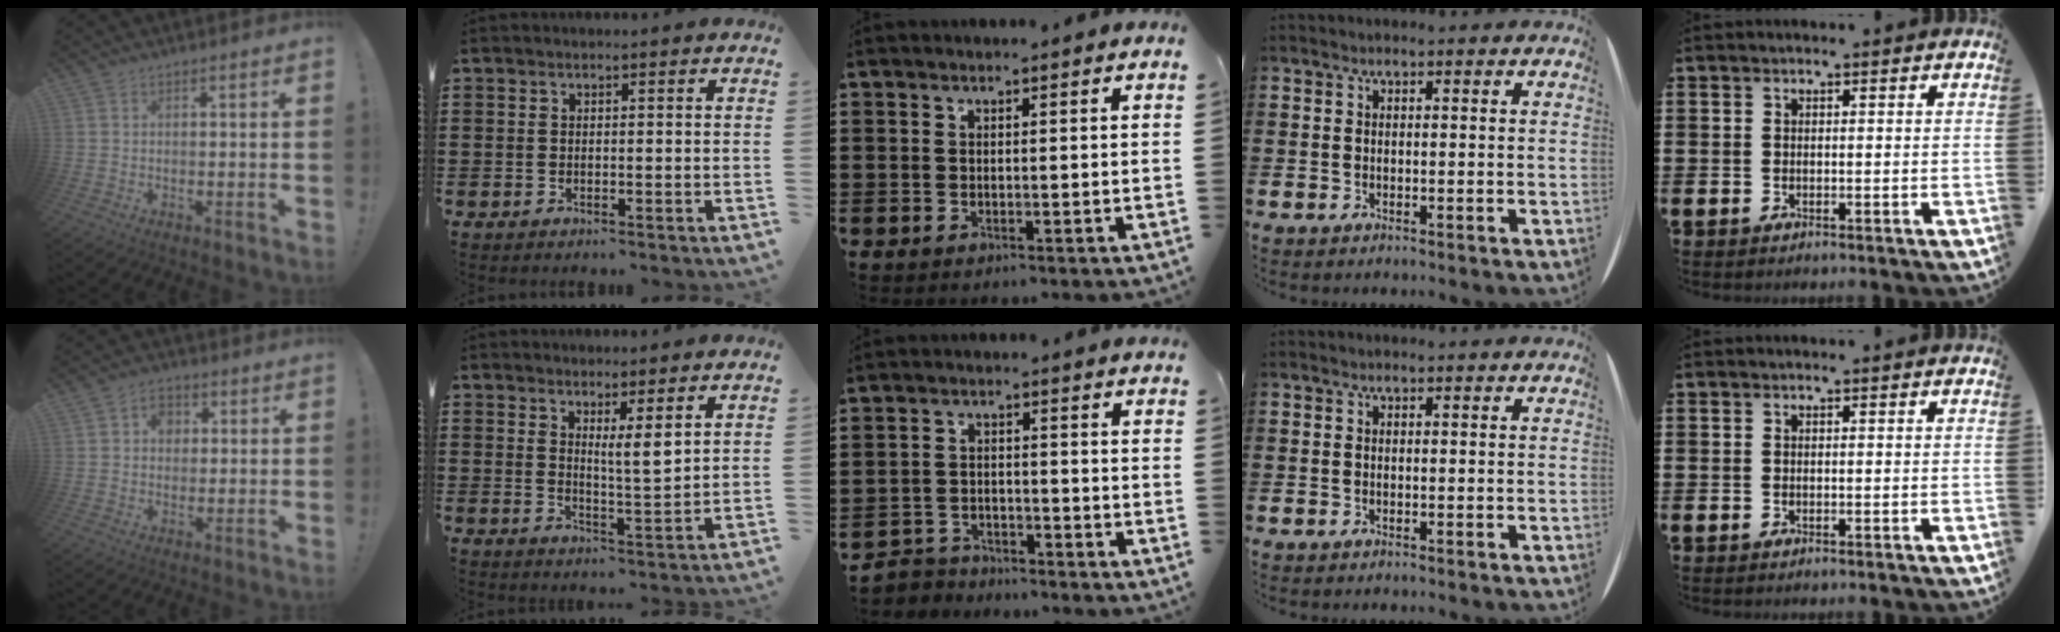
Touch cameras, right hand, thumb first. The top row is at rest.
{"thumb": {"total": 5.0, "force": [1.1, 4.2, 2.4], "torque": [-0.025, 0.001, 0.017]}, "index": {"total": 4.1, "force": [2.5, 0.1, 3.3], "torque": [-0.055, -0.014, 0.040]}, "middle": {"total": 3.4, "force": [-3.3, 0.6, -0.4], "torque": [-0.004, -0.002, -0.073]}}